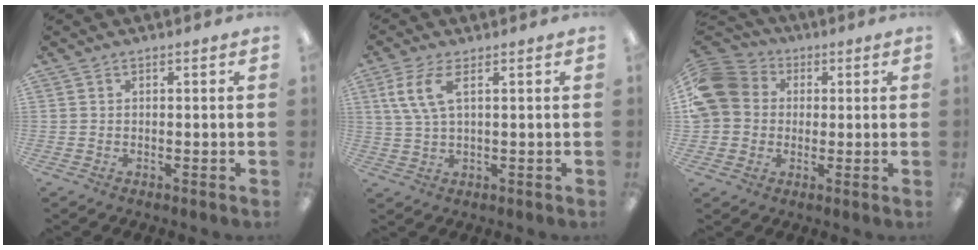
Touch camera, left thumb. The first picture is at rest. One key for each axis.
{"total": 6.9, "fx": 2.7, "fy": 2.5, "fz": 5.8, "tx": -0.133, "ty": -0.003, "tz": 0.047}
{"total": 13.1, "fx": 2.7, "fy": 11.6, "fz": 5.4, "tx": -0.122, "ty": 0.010, "tz": 0.060}